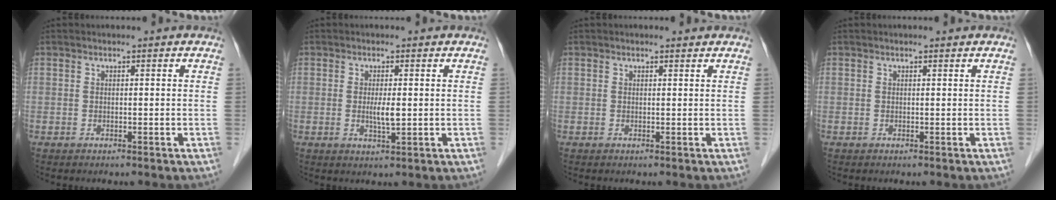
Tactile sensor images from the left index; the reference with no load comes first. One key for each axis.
{"total": 2.6, "fx": -0.1, "fy": 0.4, "fz": 2.6, "tx": -0.051, "ty": -0.008, "tz": -0.001}
{"total": 0.6, "fx": 0.5, "fy": 0.2, "fz": 0.2, "tx": -0.011, "ty": -0.002, "tz": 0.006}
{"total": 0.0}